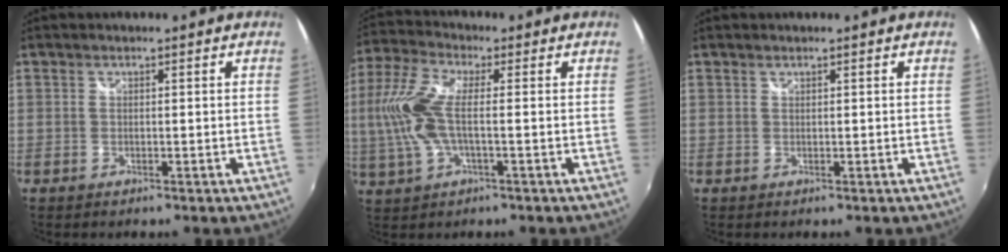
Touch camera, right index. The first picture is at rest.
{"total": 10.7, "force": [-0.6, 3.8, 10.0], "torque": [-0.223, 0.004, -0.012]}
{"total": 0.0}